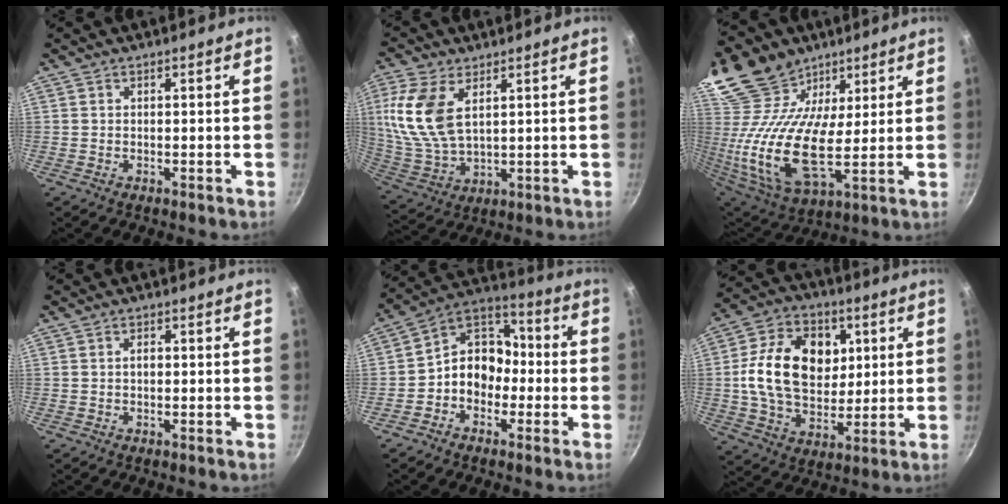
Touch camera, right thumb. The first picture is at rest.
{"total": 14.0, "force": [4.4, 7.6, 10.9], "torque": [-0.226, -0.015, 0.097]}
{"total": 23.8, "force": [11.3, 14.8, 14.8], "torque": [-0.303, -0.047, 0.209]}
{"total": 1.5, "force": [0.1, 0.9, 1.1], "torque": [-0.016, 0.006, 0.001]}
{"total": 11.2, "force": [-2.5, 9.2, 6.0], "torque": [-0.048, 0.053, -0.064]}
{"total": 19.5, "force": [3.3, 14.1, 13.1], "torque": [-0.203, 0.002, 0.053]}